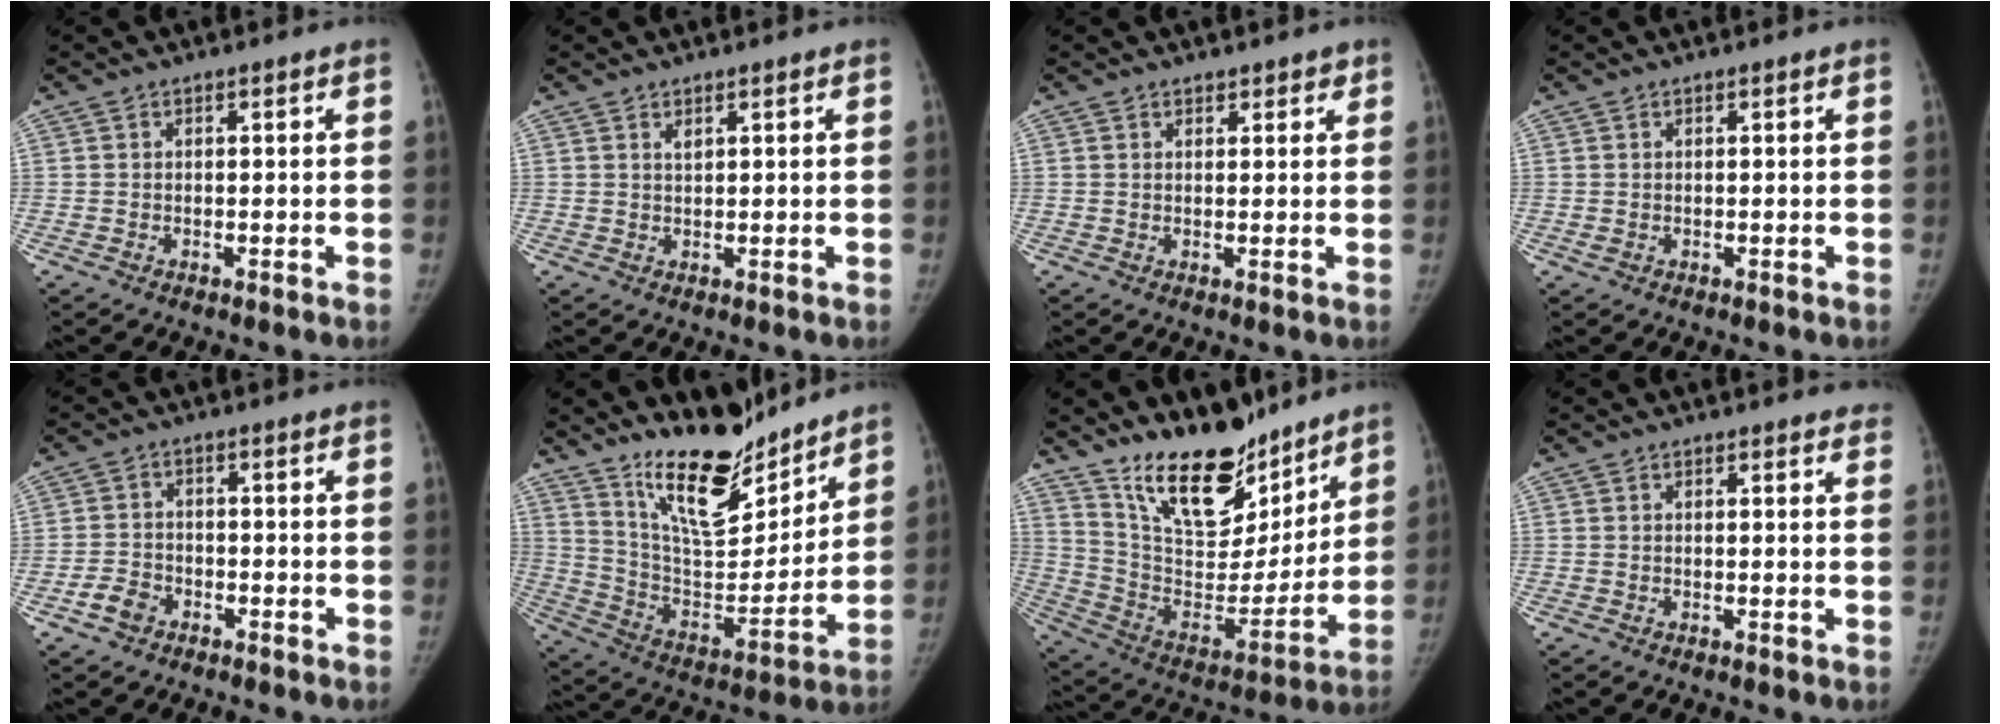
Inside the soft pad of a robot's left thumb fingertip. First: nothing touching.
{"total": 0.9, "force": [0.7, 0.3, 0.5], "torque": [-0.006, -0.006, 0.014]}
{"total": 1.9, "force": [1.5, 1.2, 0.3], "torque": [0.017, -0.008, 0.016]}
{"total": 0.5, "force": [0.0, 0.4, 0.3], "torque": [-0.004, 0.000, -0.001]}
{"total": 3.7, "force": [-2.2, 2.7, 1.4], "torque": [-0.019, 0.018, -0.042]}
{"total": 18.1, "force": [14.7, 6.2, 8.6], "torque": [-0.092, -0.112, 0.260]}
{"total": 21.5, "force": [16.4, 9.2, 10.5], "torque": [-0.126, -0.102, 0.284]}
{"total": 3.3, "force": [3.0, 1.0, 0.8], "torque": [0.013, -0.008, 0.020]}